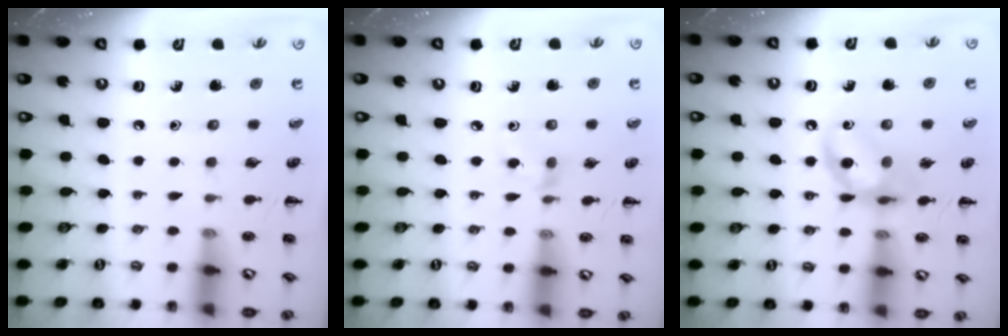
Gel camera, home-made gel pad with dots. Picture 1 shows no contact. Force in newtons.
{"total": 4.0, "press": 3.7, "slide": 1.4}
{"total": 12.2, "press": 12.0, "slide": 2.0}